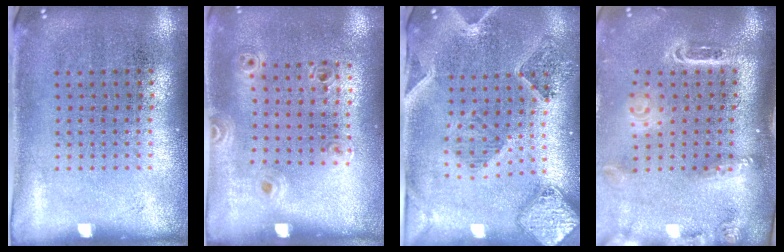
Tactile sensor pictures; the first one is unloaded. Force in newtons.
{"total": 1.0, "press": 1.0, "slide": 0.2}
{"total": 1.5, "press": 1.4, "slide": 0.3}
{"total": 2.8, "press": 1.9, "slide": 2.0}